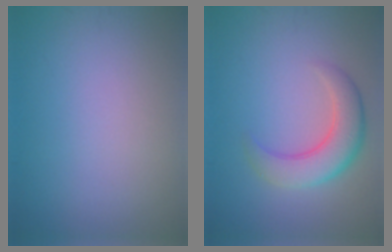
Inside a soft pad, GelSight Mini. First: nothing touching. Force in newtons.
{"total": 4.9, "press": 4.9, "slide": 0.2}